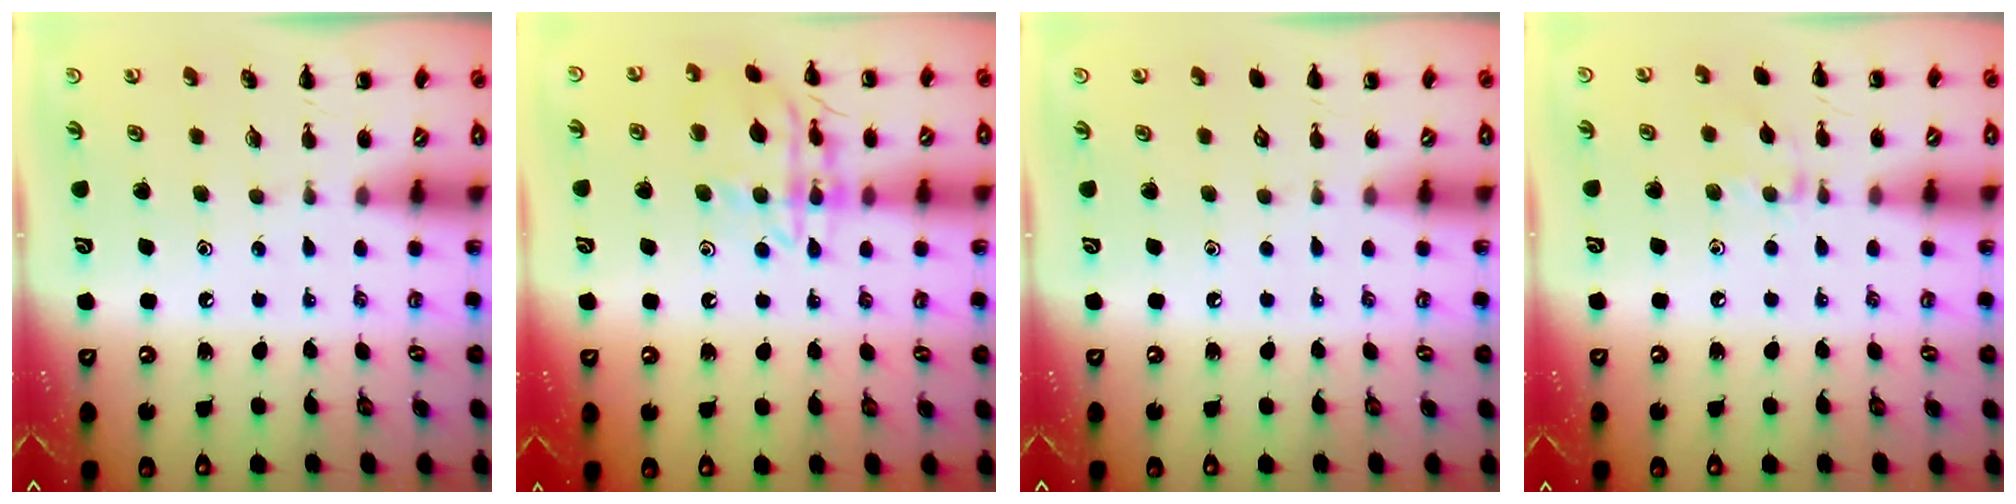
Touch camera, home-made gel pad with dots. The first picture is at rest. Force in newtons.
{"total": 14.0, "press": 14.0, "slide": 0.9}
{"total": 0.0}
{"total": 7.1, "press": 6.9, "slide": 1.5}